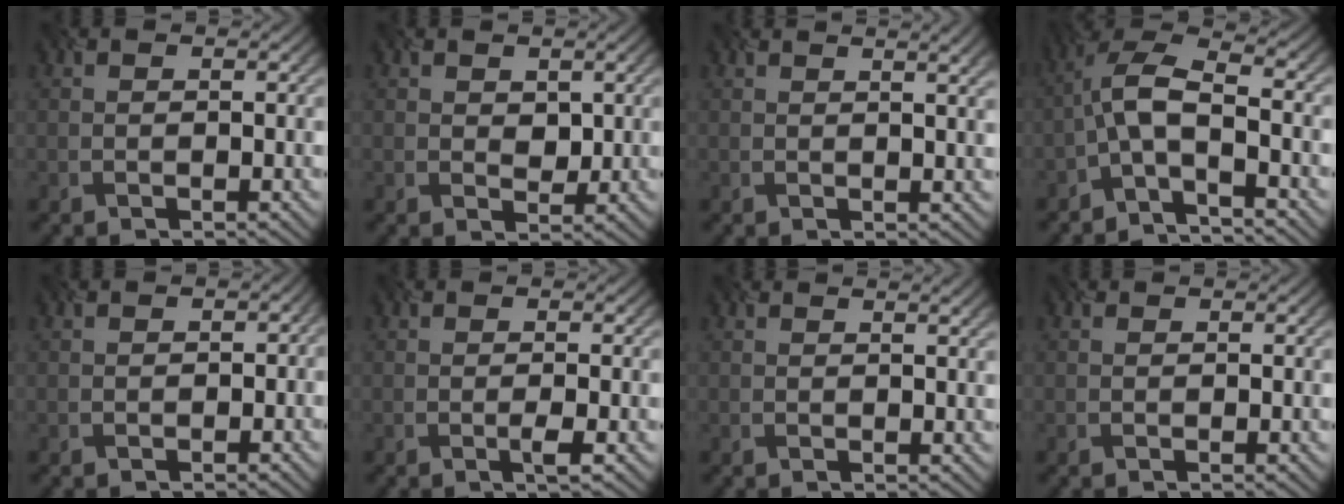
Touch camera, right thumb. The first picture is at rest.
{"total": 2.3, "force": [0.5, 1.8, 1.3], "torque": [-0.027, 0.002, 0.022]}
{"total": 4.2, "force": [1.8, 1.3, 3.5], "torque": [-0.031, 0.019, 0.014]}
{"total": 7.1, "force": [-3.2, 2.6, 5.8], "torque": [-0.114, 0.019, -0.067]}
{"total": 0.9, "force": [-0.7, 0.5, 0.3], "torque": [-0.002, -0.001, 0.000]}
{"total": 1.5, "force": [-0.7, 0.0, 1.4], "torque": [-0.023, 0.005, -0.008]}
{"total": 1.6, "force": [0.9, 0.3, 1.2], "torque": [-0.010, 0.006, 0.010]}
{"total": 0.0}